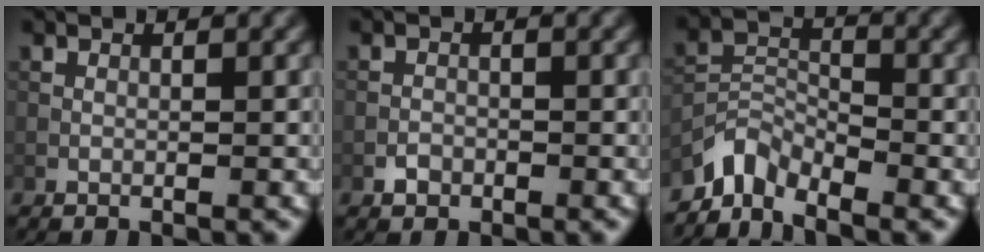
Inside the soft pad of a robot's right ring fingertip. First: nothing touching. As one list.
[{"total": 1.1, "force": [-0.6, 0.8, 0.3], "torque": [-0.002, 0.002, -0.012]}, {"total": 3.5, "force": [-3.2, 1.2, 0.8], "torque": [-0.011, 0.005, -0.076]}]